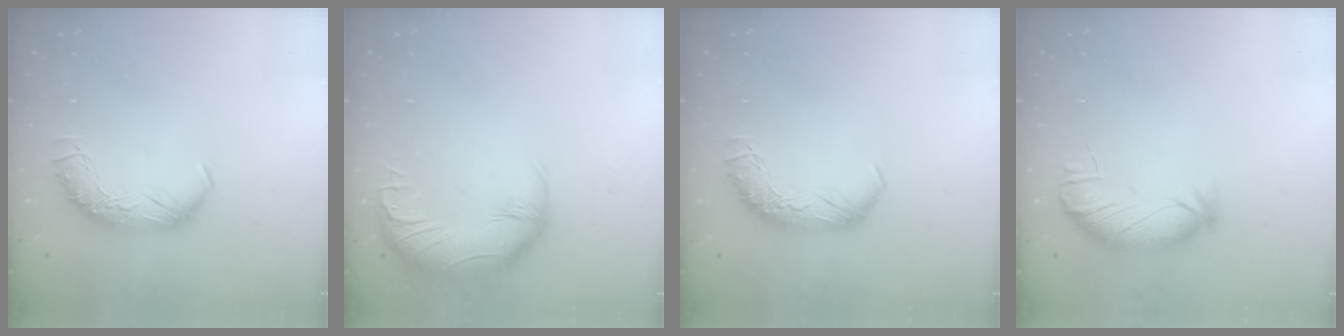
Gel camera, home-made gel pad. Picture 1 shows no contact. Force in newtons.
{"total": 3.2, "press": 0.4, "slide": 3.2}
{"total": 0.0}
{"total": 4.3, "press": 4.0, "slide": 1.6}